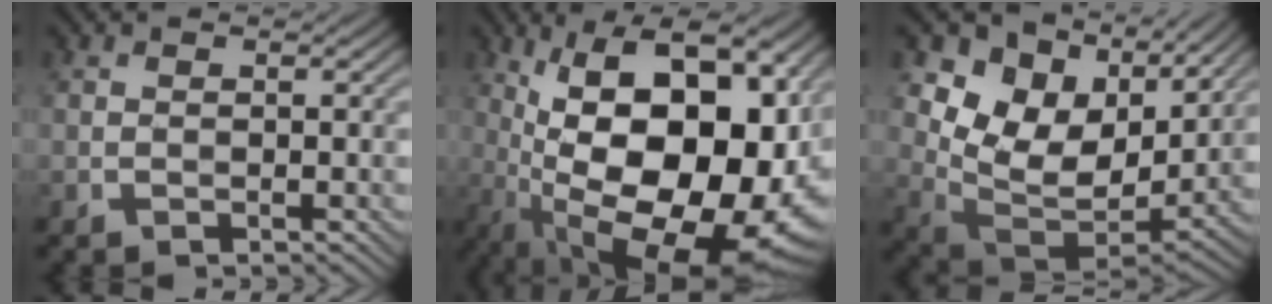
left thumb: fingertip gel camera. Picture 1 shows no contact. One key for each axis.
{"total": 21.1, "fx": -0.7, "fy": 10.8, "fz": 18.1, "tx": -0.252, "ty": -0.001, "tz": -0.002}
{"total": 13.2, "fx": 7.0, "fy": 8.5, "fz": 7.4, "tx": -0.172, "ty": 0.022, "tz": 0.127}